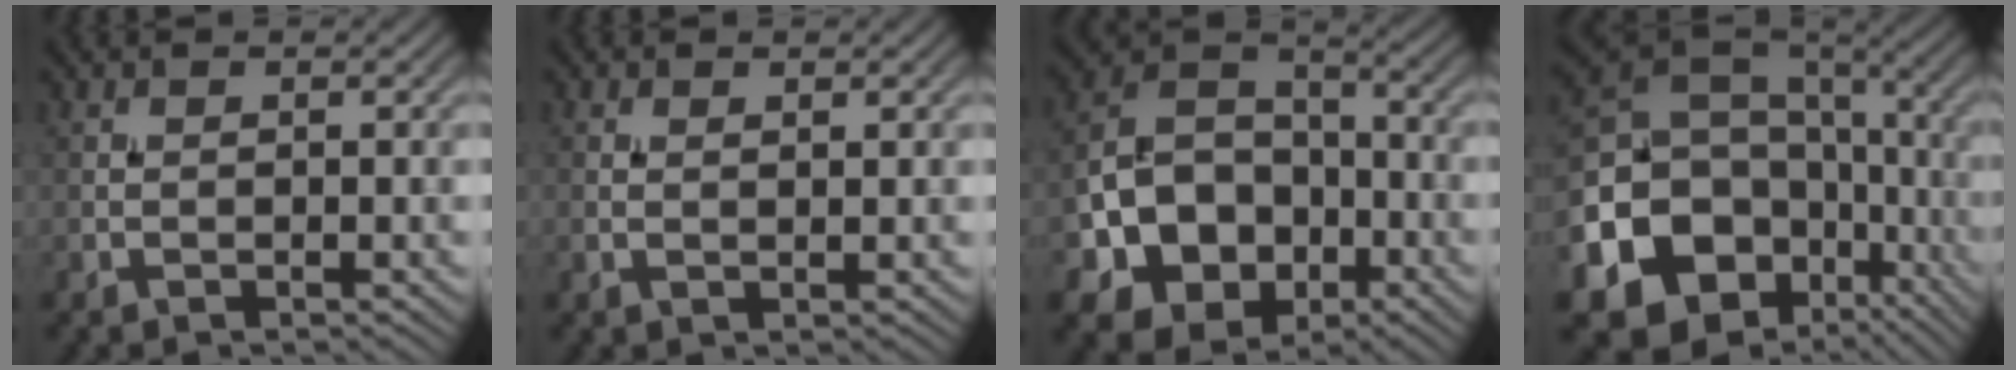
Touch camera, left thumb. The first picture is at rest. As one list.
[{"total": 0.8, "force": [0.5, 0.2, 0.6], "torque": [-0.013, 0.000, 0.009]}, {"total": 11.7, "force": [-4.6, 8.8, 6.3], "torque": [-0.139, -0.023, -0.097]}, {"total": 19.1, "force": [-6.3, 15.1, 9.8], "torque": [-0.254, -0.039, -0.101]}]